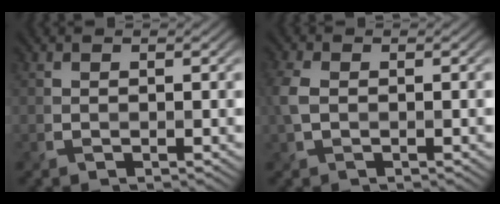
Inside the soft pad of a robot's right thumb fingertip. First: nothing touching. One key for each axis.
{"total": 2.7, "fx": -0.2, "fy": 1.7, "fz": 2.1, "tx": -0.054, "ty": 0.003, "tz": -0.008}